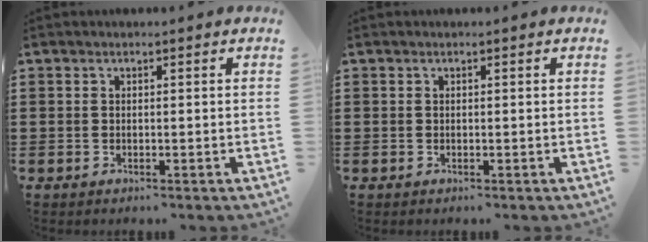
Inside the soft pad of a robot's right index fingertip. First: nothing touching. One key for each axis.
{"total": 0.0}